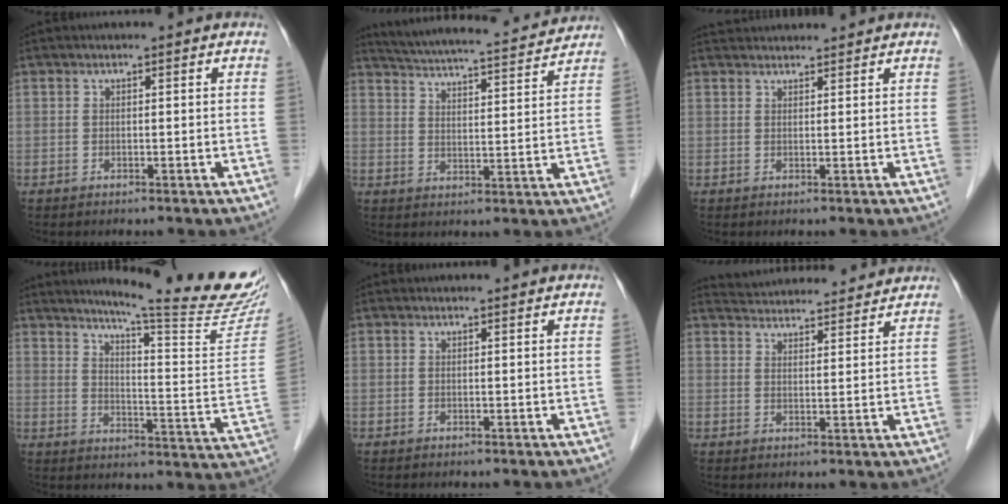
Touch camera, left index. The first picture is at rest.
{"total": 17.3, "force": [16.3, 1.4, 5.7], "torque": [-0.099, 0.004, 0.227]}
{"total": 4.7, "force": [4.6, 0.5, 0.7], "torque": [-0.012, 0.035, 0.069]}
{"total": 22.8, "force": [20.1, -0.6, 10.6], "torque": [-0.148, -0.104, 0.250]}
{"total": 1.1, "force": [1.1, 0.1, 0.1], "torque": [-0.009, 0.007, 0.013]}
{"total": 12.4, "force": [12.0, 2.0, 2.5], "torque": [-0.034, 0.024, 0.164]}